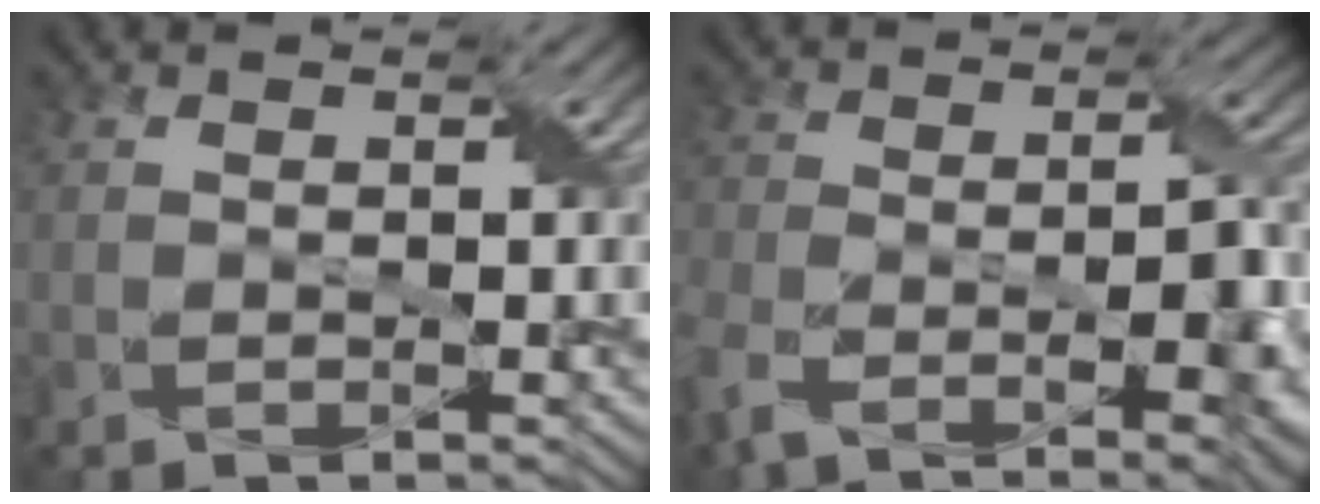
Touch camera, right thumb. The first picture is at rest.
{"total": 11.5, "force": [-6.3, 4.2, 8.7], "torque": [-0.164, -0.014, -0.114]}